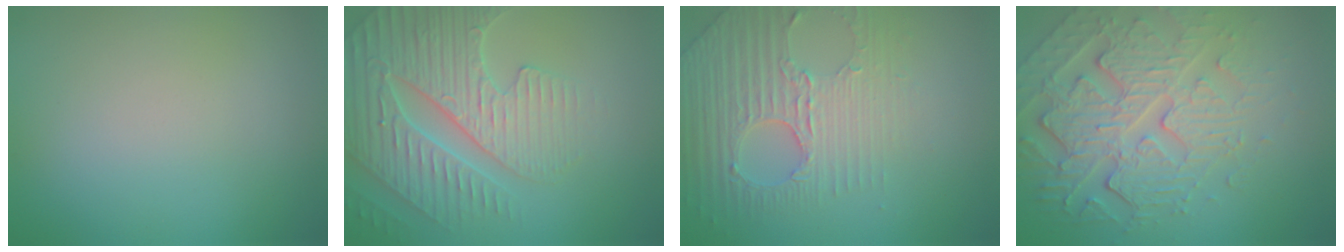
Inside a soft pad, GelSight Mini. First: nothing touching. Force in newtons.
{"total": 5.3, "press": 5.1, "slide": 1.4}
{"total": 3.8, "press": 3.7, "slide": 1.0}
{"total": 6.9, "press": 5.1, "slide": 4.7}